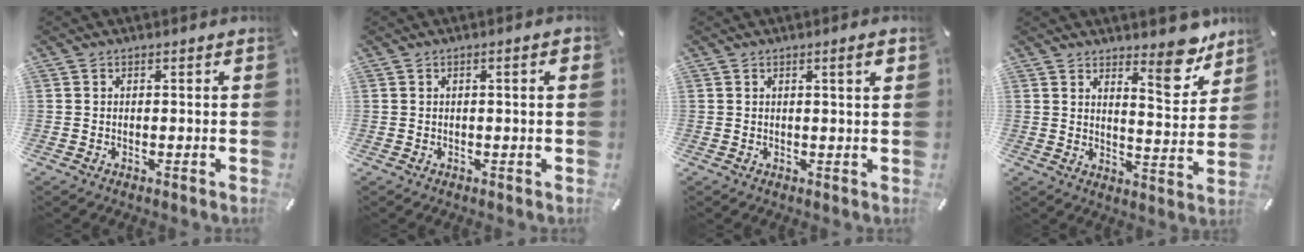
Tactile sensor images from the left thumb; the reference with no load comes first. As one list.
[{"total": 2.4, "force": [0.3, 0.2, 2.4], "torque": [-0.042, 0.001, 0.003]}, {"total": 3.4, "force": [1.2, 0.3, 3.2], "torque": [-0.054, -0.001, 0.015]}, {"total": 10.4, "force": [8.0, 3.6, 5.6], "torque": [-0.054, -0.071, 0.130]}]